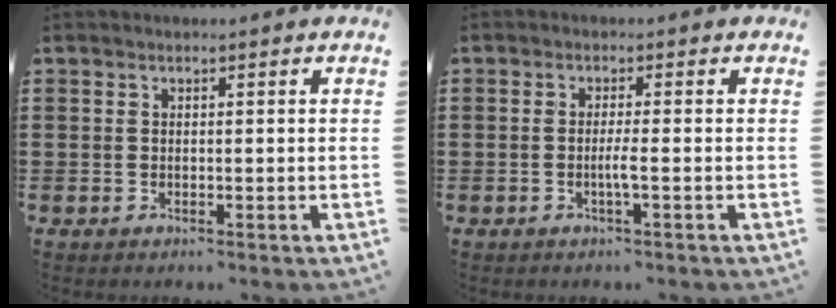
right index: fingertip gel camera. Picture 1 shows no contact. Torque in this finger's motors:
{"motor_torque": [0.09, 0.06, 0.05, 0.03]}